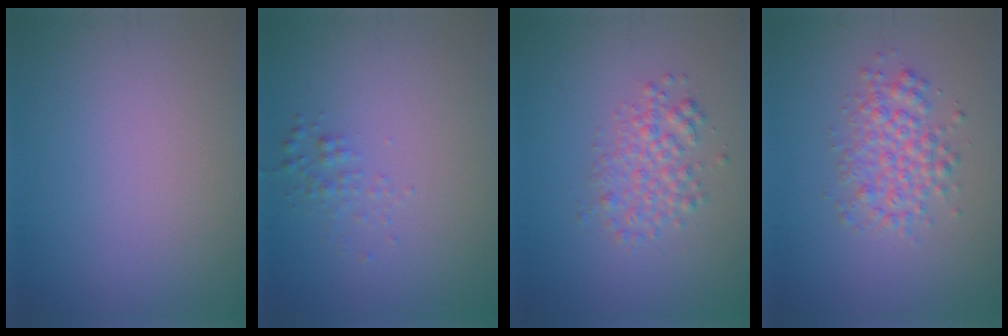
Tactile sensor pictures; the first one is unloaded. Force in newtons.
{"total": 1.1, "press": 1.1, "slide": 0.0}
{"total": 2.6, "press": 2.6, "slide": 0.0}
{"total": 3.2, "press": 3.2, "slide": 0.1}